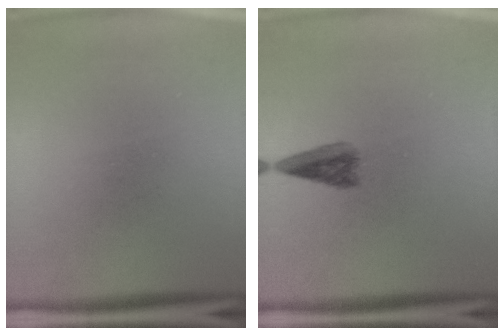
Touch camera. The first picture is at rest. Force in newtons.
{"total": 3.0}